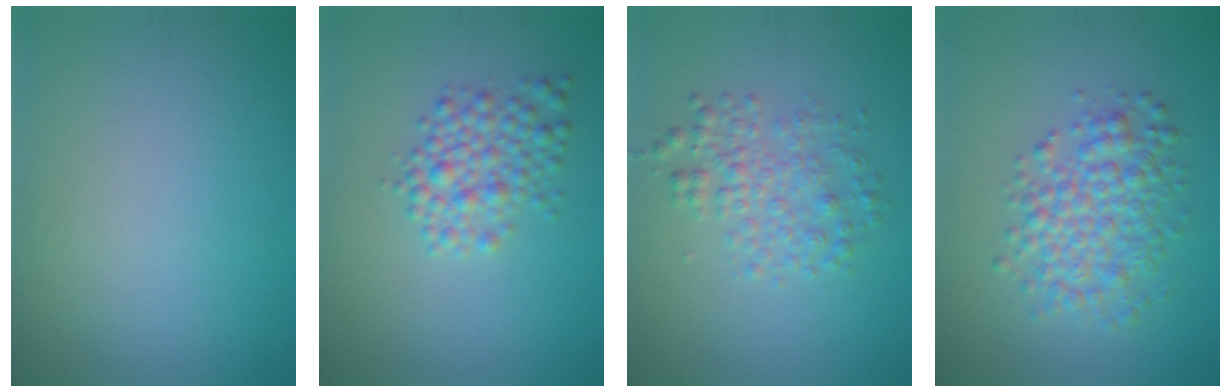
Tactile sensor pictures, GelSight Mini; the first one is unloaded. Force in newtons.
{"total": 3.3, "press": 3.3, "slide": 0.1}
{"total": 3.1, "press": 3.1, "slide": 0.0}
{"total": 4.7, "press": 4.7, "slide": 0.1}